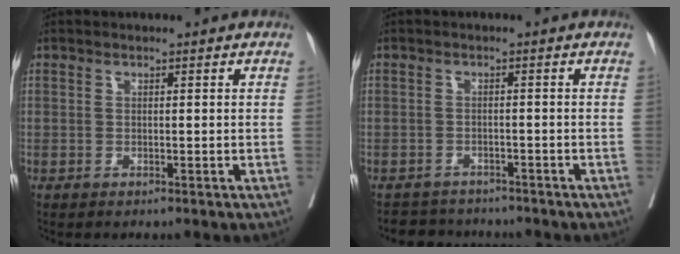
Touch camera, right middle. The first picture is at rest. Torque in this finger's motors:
{"motor_torque": [0.20, -0.12, 0.04, 0.00]}